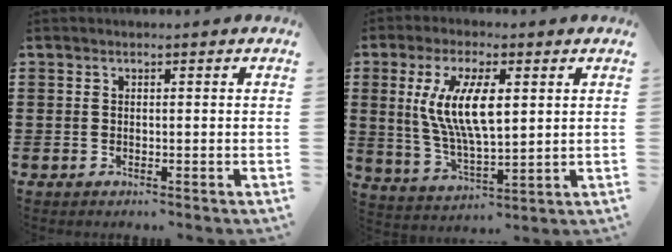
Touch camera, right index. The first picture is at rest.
{"total": 10.0, "force": [2.3, 3.5, 9.1], "torque": [-0.192, 0.004, 0.037]}